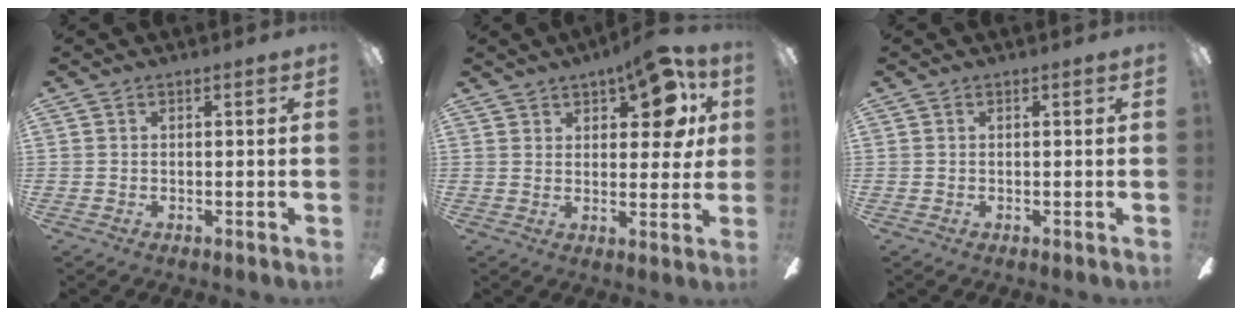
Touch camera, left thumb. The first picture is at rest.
{"total": 11.8, "force": [6.4, 5.4, 8.3], "torque": [-0.104, -0.024, 0.110]}
{"total": 0.0}